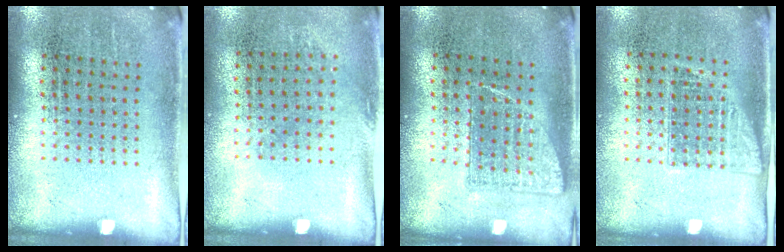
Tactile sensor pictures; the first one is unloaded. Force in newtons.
{"total": 0.9, "press": 0.7, "slide": 0.6}
{"total": 0.8, "press": 0.8, "slide": 0.1}
{"total": 1.1, "press": 1.0, "slide": 0.6}